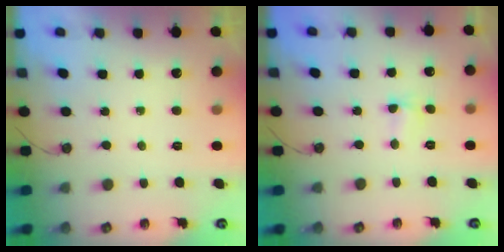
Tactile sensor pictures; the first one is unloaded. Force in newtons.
{"total": 2.6, "press": 2.5, "slide": 0.5}